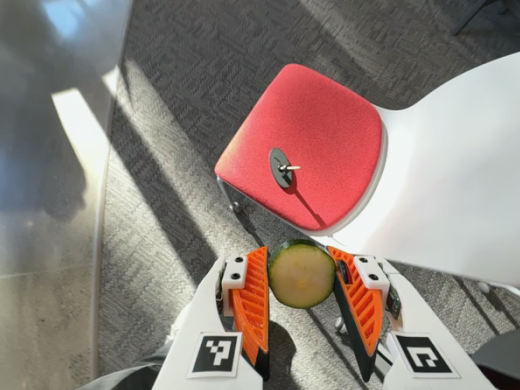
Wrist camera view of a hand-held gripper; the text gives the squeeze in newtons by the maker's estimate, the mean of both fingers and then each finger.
{"total": 7.5, "left": 7.9, "right": 7.2}